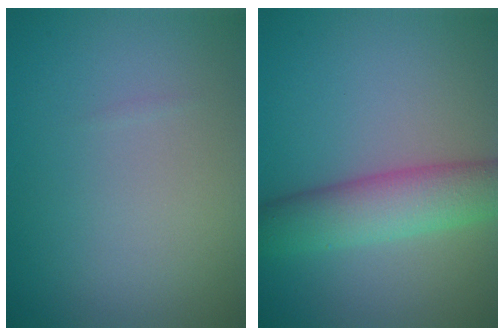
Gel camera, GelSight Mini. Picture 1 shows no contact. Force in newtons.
{"total": 5.8, "press": 5.8, "slide": 0.2}